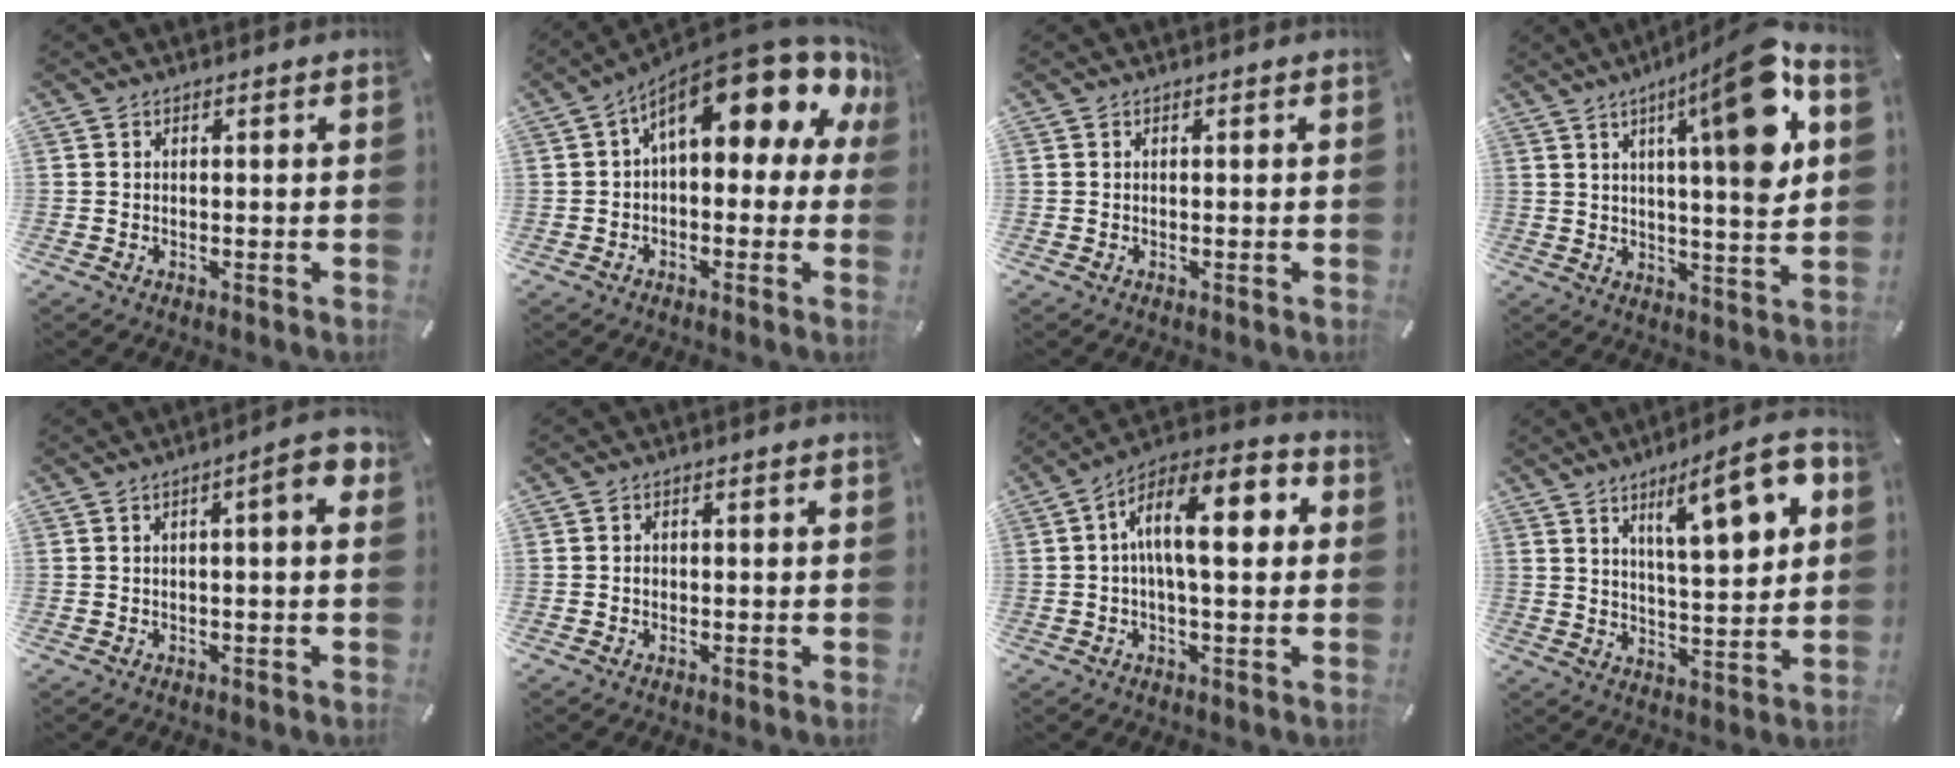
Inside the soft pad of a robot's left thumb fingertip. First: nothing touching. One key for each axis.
{"total": 16.6, "fx": 8.2, "fy": 6.3, "fz": 13.0, "tx": -0.201, "ty": -0.061, "tz": 0.136}
{"total": 0.0}
{"total": 18.5, "fx": 7.5, "fy": 3.4, "fz": 16.6, "tx": -0.246, "ty": -0.036, "tz": 0.102}
{"total": 6.7, "fx": 1.6, "fy": 1.2, "fz": 6.4, "tx": -0.086, "ty": -0.014, "tz": 0.022}
{"total": 1.2, "fx": -0.3, "fy": 0.9, "fz": 0.8, "tx": -0.016, "ty": 0.003, "tz": -0.007}
{"total": 14.0, "fx": 1.9, "fy": 5.5, "fz": 12.7, "tx": -0.204, "ty": -0.007, "tz": 0.027}
{"total": 15.9, "fx": 7.6, "fy": 4.9, "fz": 13.1, "tx": -0.187, "ty": -0.033, "tz": 0.113}